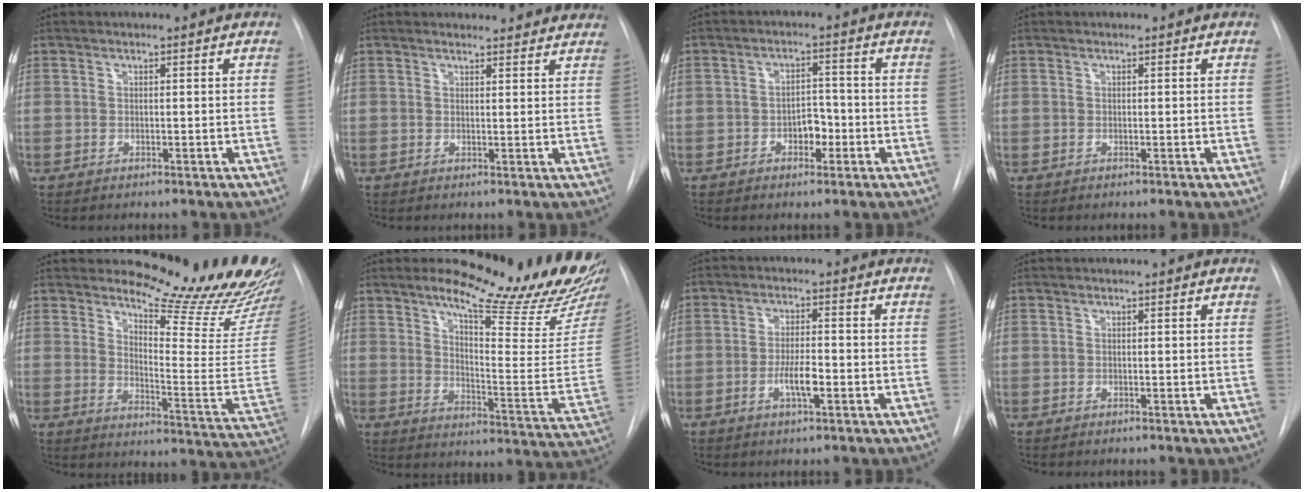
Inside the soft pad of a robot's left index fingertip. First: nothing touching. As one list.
[{"total": 7.4, "force": [7.1, 2.1, 0.8], "torque": [0.014, 0.006, 0.056]}, {"total": 3.7, "force": [-1.6, 2.2, 2.5], "torque": [-0.031, 0.007, -0.027]}, {"total": 0.0}, {"total": 20.2, "force": [18.9, 2.1, 6.9], "torque": [-0.095, -0.140, 0.225]}, {"total": 21.7, "force": [18.7, 1.1, 11.0], "torque": [-0.154, -0.110, 0.233]}, {"total": 4.3, "force": [-1.6, 0.9, 3.9], "torque": [-0.072, -0.001, -0.029]}, {"total": 0.0}]